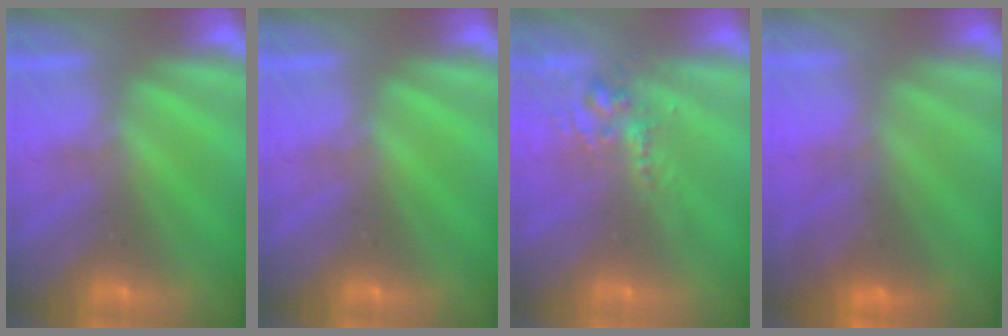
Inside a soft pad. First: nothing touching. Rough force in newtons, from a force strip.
{"total": 0.0}
{"total": 2.5}
{"total": 2.9}